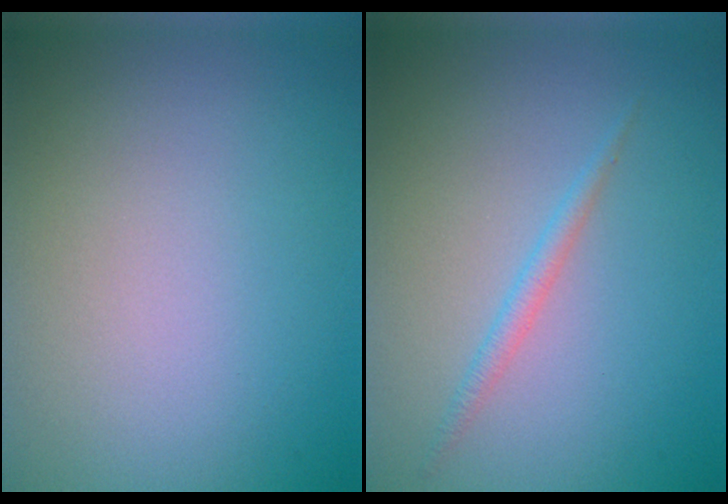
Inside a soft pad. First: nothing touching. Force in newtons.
{"total": 1.2, "press": 1.2, "slide": 0.1}